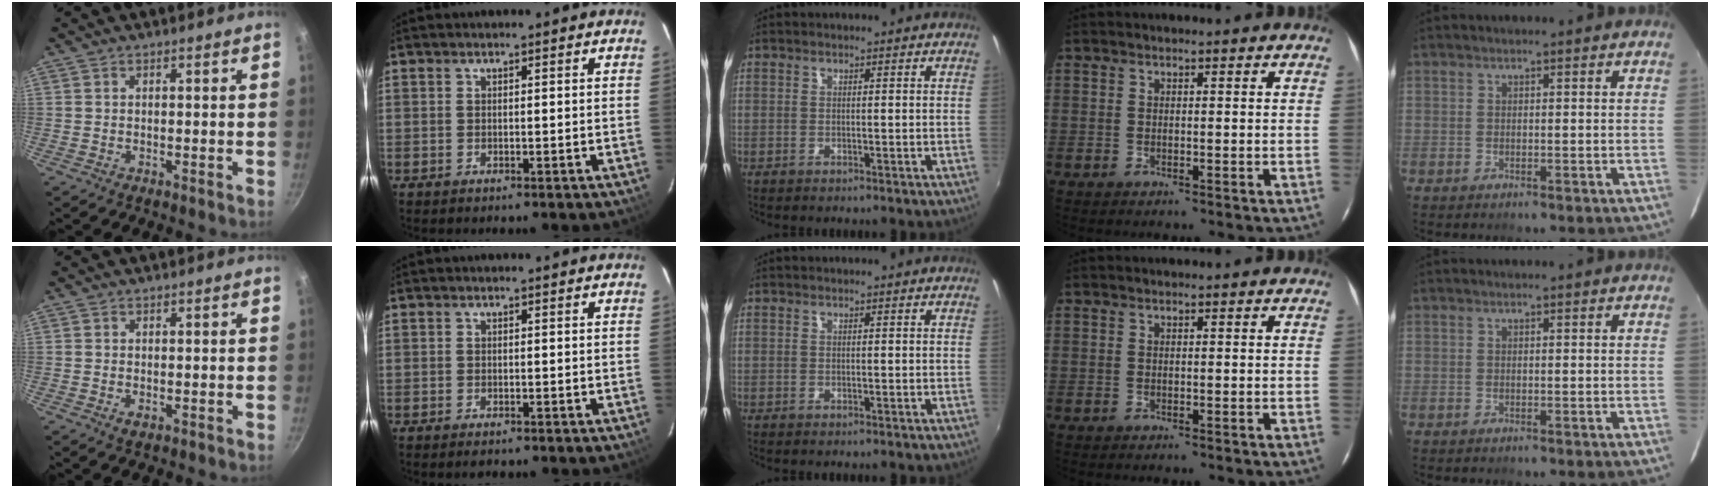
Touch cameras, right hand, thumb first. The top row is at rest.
{"thumb": {"total": 1.2, "force": [-0.2, 0.8, 0.8], "torque": [-0.015, -0.002, -0.003]}, "index": {"total": 1.5, "force": [-1.2, 0.5, 0.8], "torque": [-0.017, -0.003, -0.021]}}